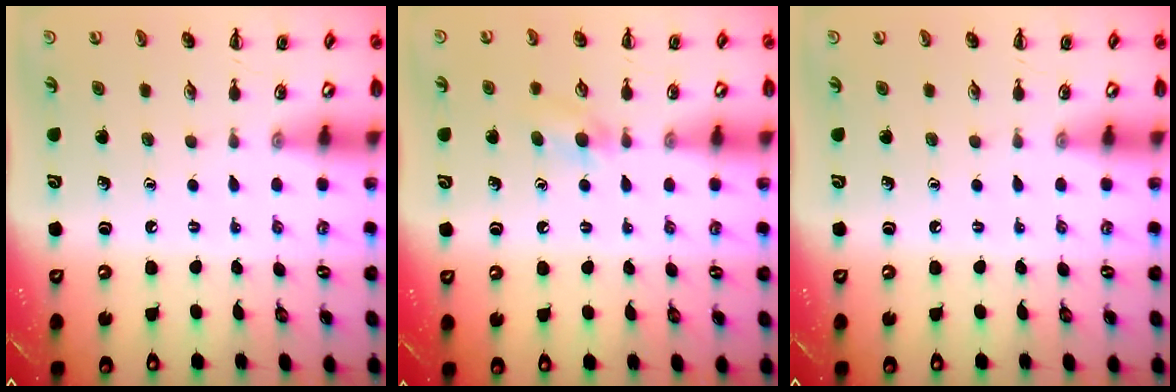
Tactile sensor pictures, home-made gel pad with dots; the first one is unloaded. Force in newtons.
{"total": 6.1, "press": 5.8, "slide": 1.7}
{"total": 0.0}